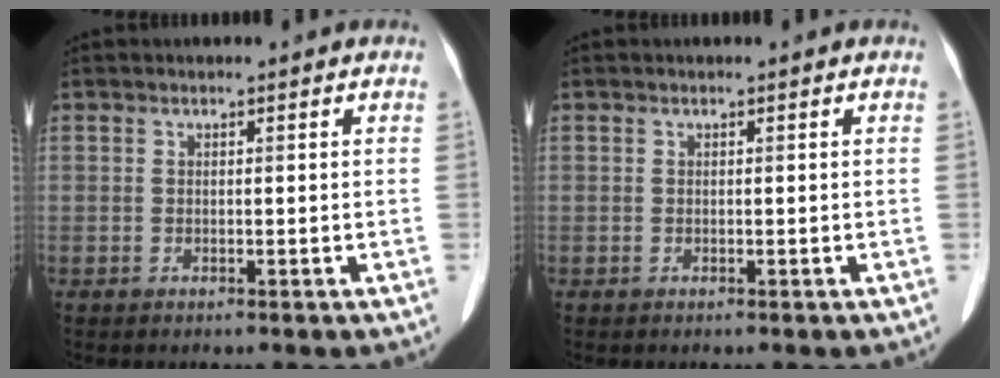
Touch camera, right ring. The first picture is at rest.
{"total": 0.0}